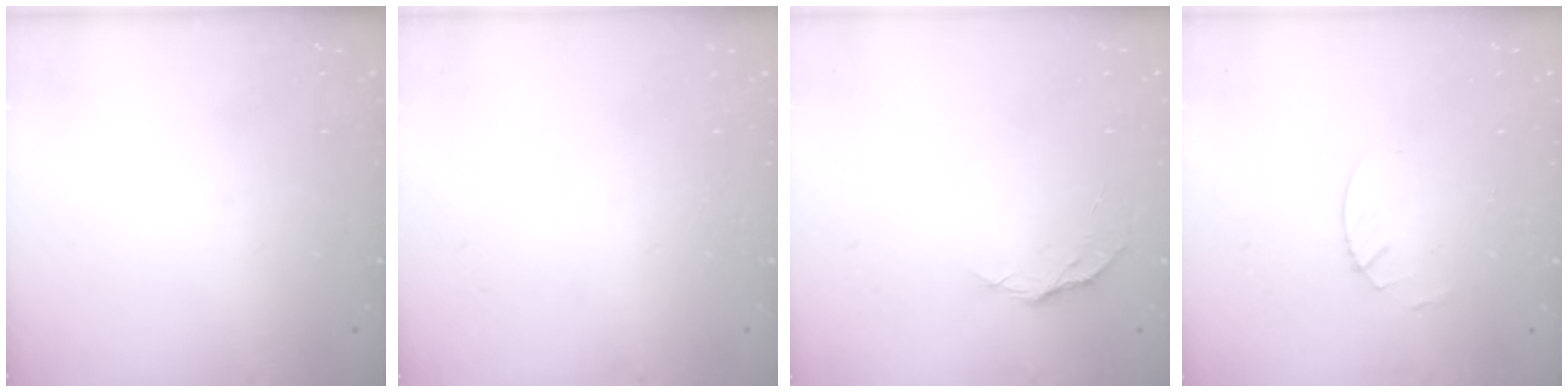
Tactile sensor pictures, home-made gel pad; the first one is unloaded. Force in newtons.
{"total": 0.0}
{"total": 5.1, "press": 5.1, "slide": 0.2}
{"total": 3.0, "press": 3.0, "slide": 0.3}